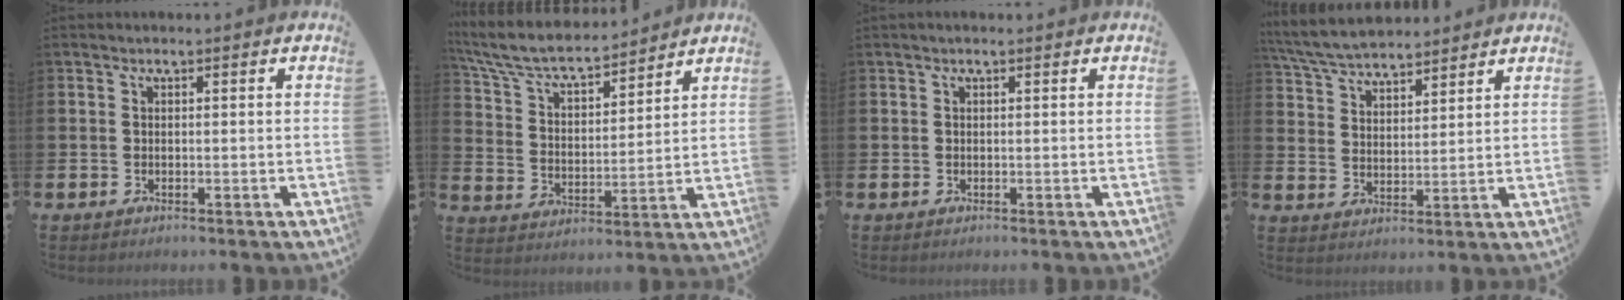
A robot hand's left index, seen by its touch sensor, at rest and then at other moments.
{"total": 7.6, "force": [7.0, 1.7, 2.5], "torque": [-0.086, -0.047, 0.121]}
{"total": 0.0}
{"total": 6.0, "force": [5.8, 1.2, 1.1], "torque": [-0.049, -0.025, 0.105]}